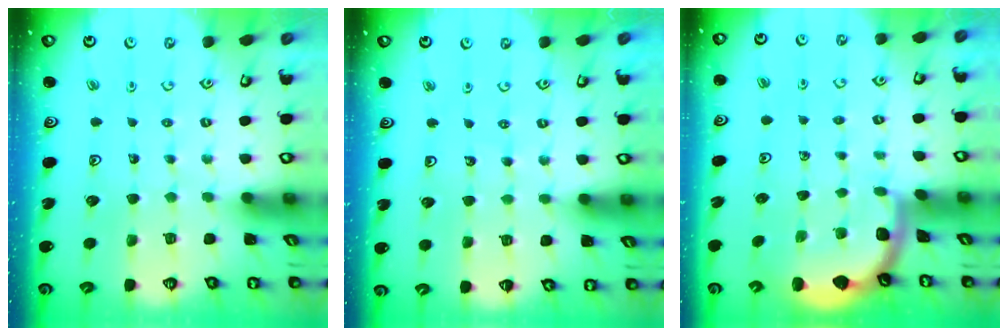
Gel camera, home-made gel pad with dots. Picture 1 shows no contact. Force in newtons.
{"total": 2.9, "press": 2.6, "slide": 1.1}
{"total": 1.7, "press": 1.6, "slide": 0.1}